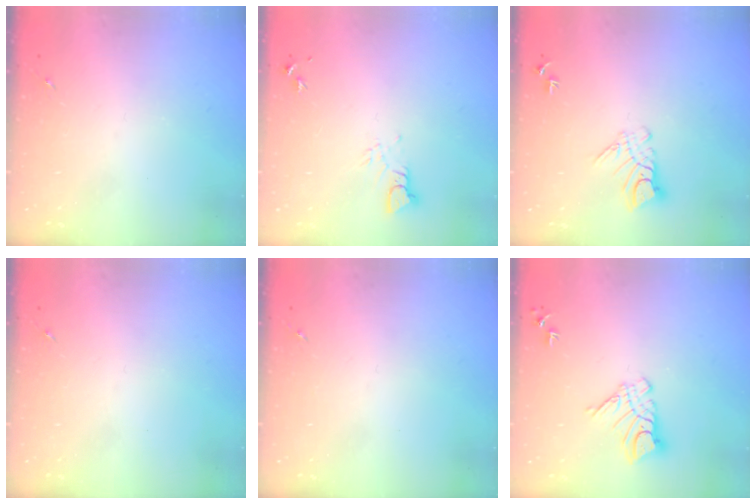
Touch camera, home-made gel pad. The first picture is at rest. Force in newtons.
{"total": 3.2, "press": 3.2, "slide": 0.2}
{"total": 8.5, "press": 8.5, "slide": 0.9}
{"total": 0.0}
{"total": 0.0}
{"total": 10.5, "press": 10.4, "slide": 1.0}